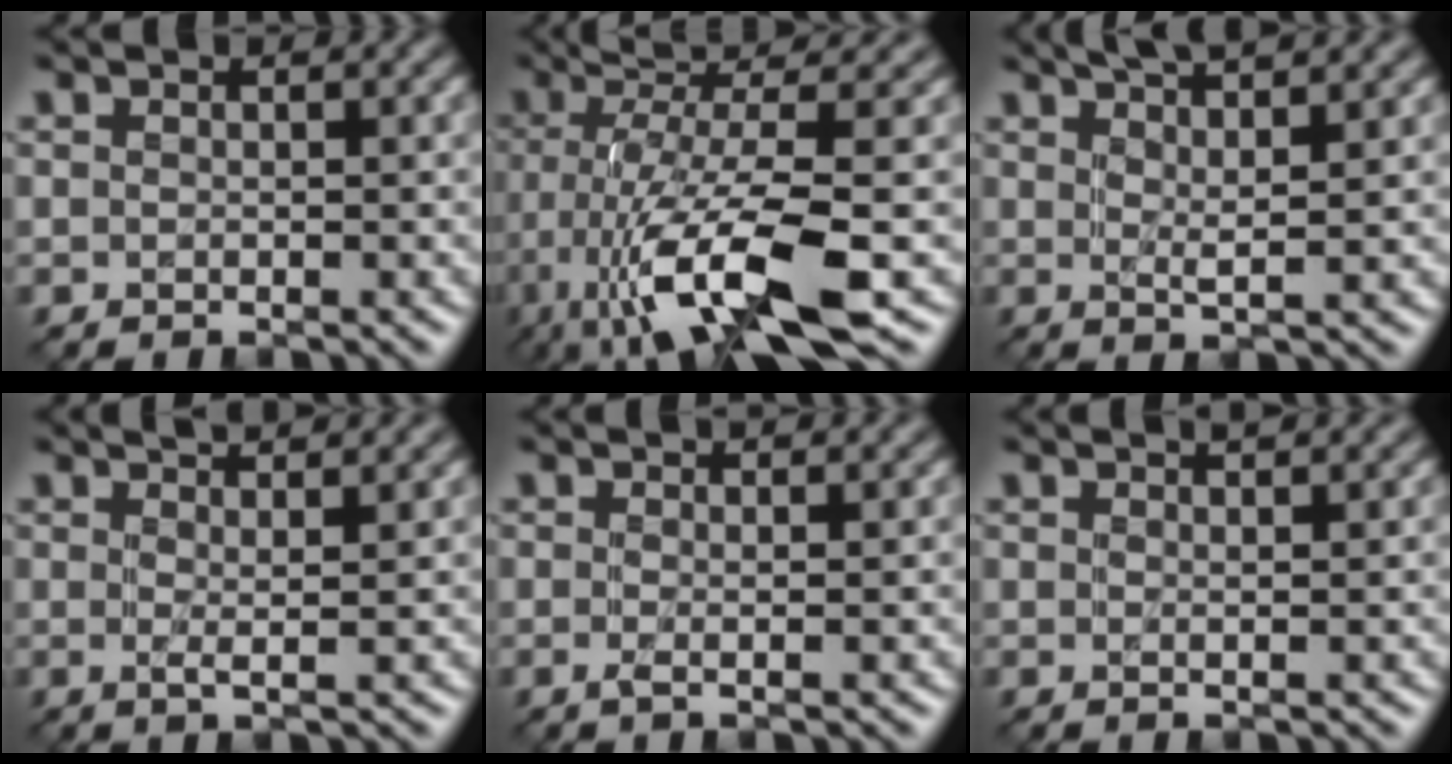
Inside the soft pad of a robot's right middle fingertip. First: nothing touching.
{"total": 11.1, "force": [-3.5, 2.8, 10.2], "torque": [-0.177, 0.003, -0.064]}
{"total": 6.2, "force": [3.6, 1.2, 4.9], "torque": [-0.062, 0.014, 0.040]}
{"total": 4.6, "force": [2.6, 1.2, 3.6], "torque": [-0.039, 0.015, 0.011]}
{"total": 2.3, "force": [0.4, 0.7, 2.1], "torque": [-0.032, 0.002, -0.003]}
{"total": 3.4, "force": [2.0, 1.3, 2.4], "torque": [-0.011, 0.016, -0.004]}